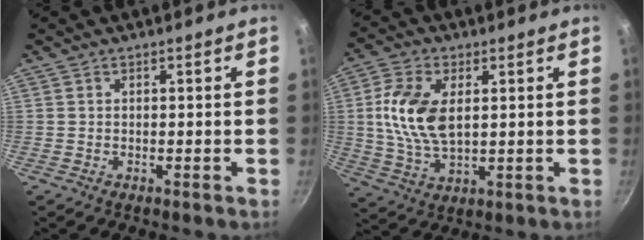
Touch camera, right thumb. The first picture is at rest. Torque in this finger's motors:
{"motor_torque": [0.10, 0.28, 1.20, -0.28, 0.13]}